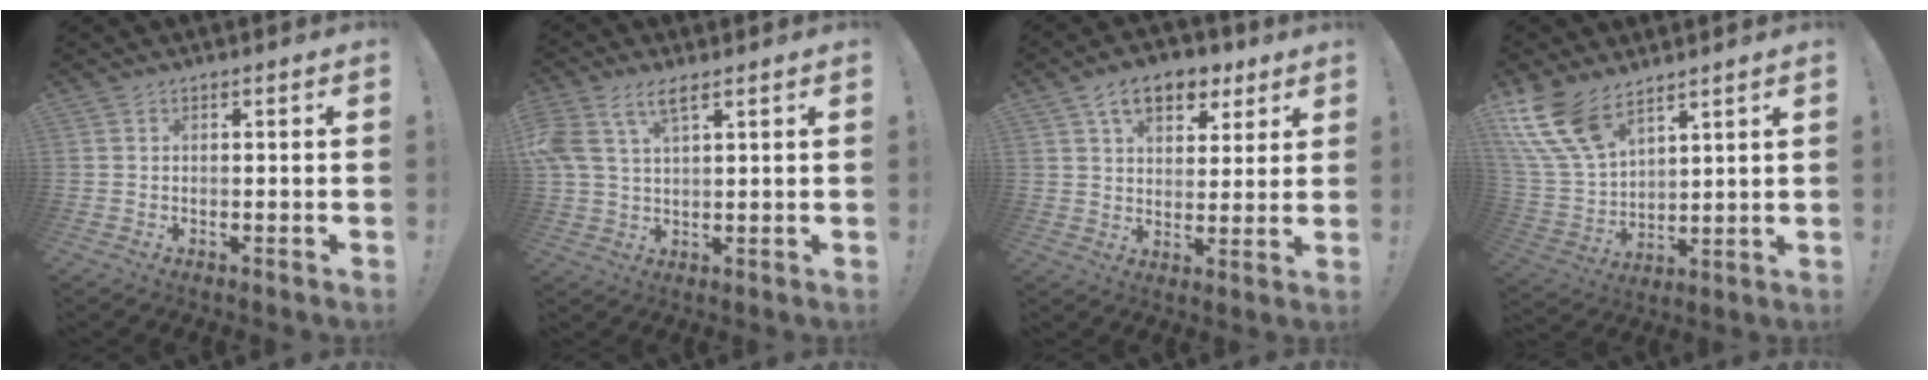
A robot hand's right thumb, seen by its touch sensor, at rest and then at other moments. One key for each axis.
{"total": 7.4, "fx": 4.1, "fy": 3.4, "fz": 5.1, "tx": -0.111, "ty": -0.004, "tz": 0.080}
{"total": 11.6, "fx": 6.3, "fy": 7.3, "fz": 6.5, "tx": -0.095, "ty": -0.022, "tz": 0.116}
{"total": 14.9, "fx": 10.2, "fy": 7.5, "fz": 7.8, "tx": -0.176, "ty": -0.063, "tz": 0.194}